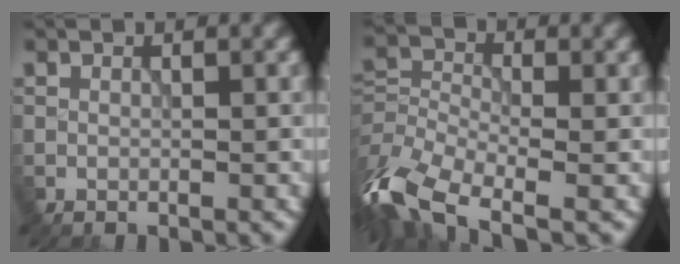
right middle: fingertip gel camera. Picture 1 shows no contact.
{"total": 10.4, "force": [-5.8, 4.7, 7.3], "torque": [-0.170, -0.015, -0.119]}